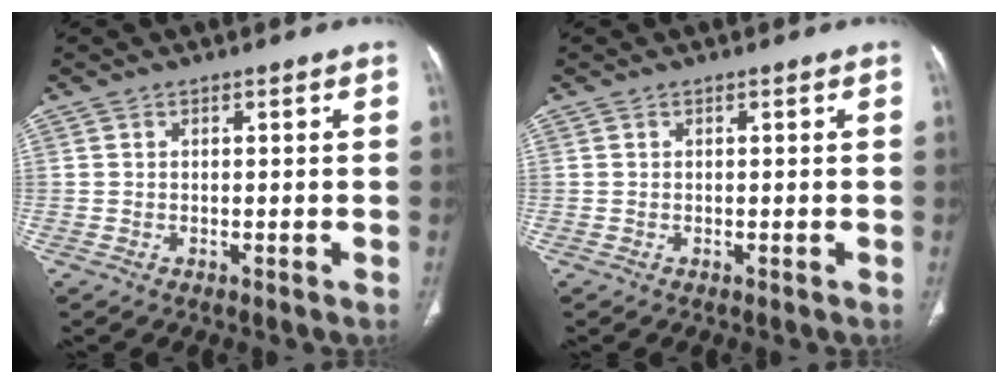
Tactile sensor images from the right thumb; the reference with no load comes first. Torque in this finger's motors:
{"motor_torque": [0.00, 0.02, -0.01, 0.01, 0.00]}